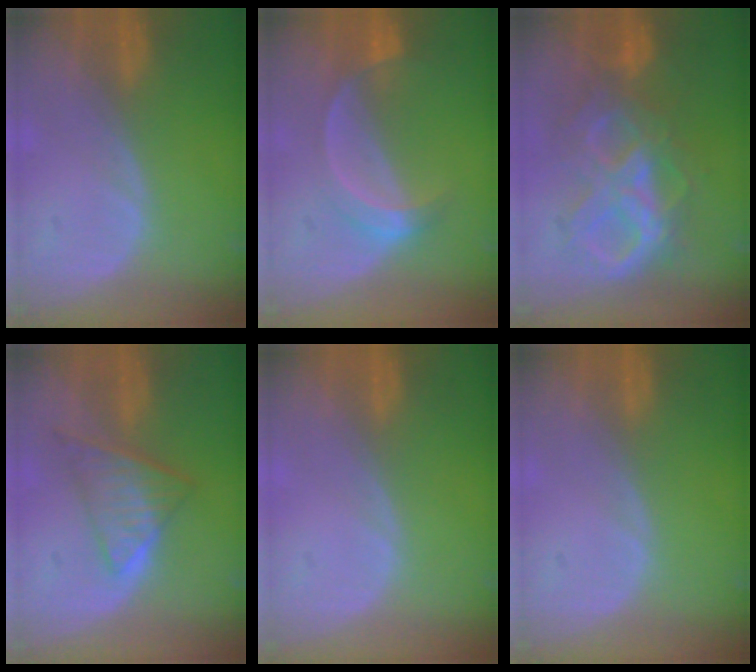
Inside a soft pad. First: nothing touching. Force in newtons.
{"total": 5.2, "press": 4.7, "slide": 2.2}
{"total": 10.6, "press": 10.5, "slide": 1.1}
{"total": 7.2, "press": 6.3, "slide": 3.6}
{"total": 0.0}
{"total": 0.0}